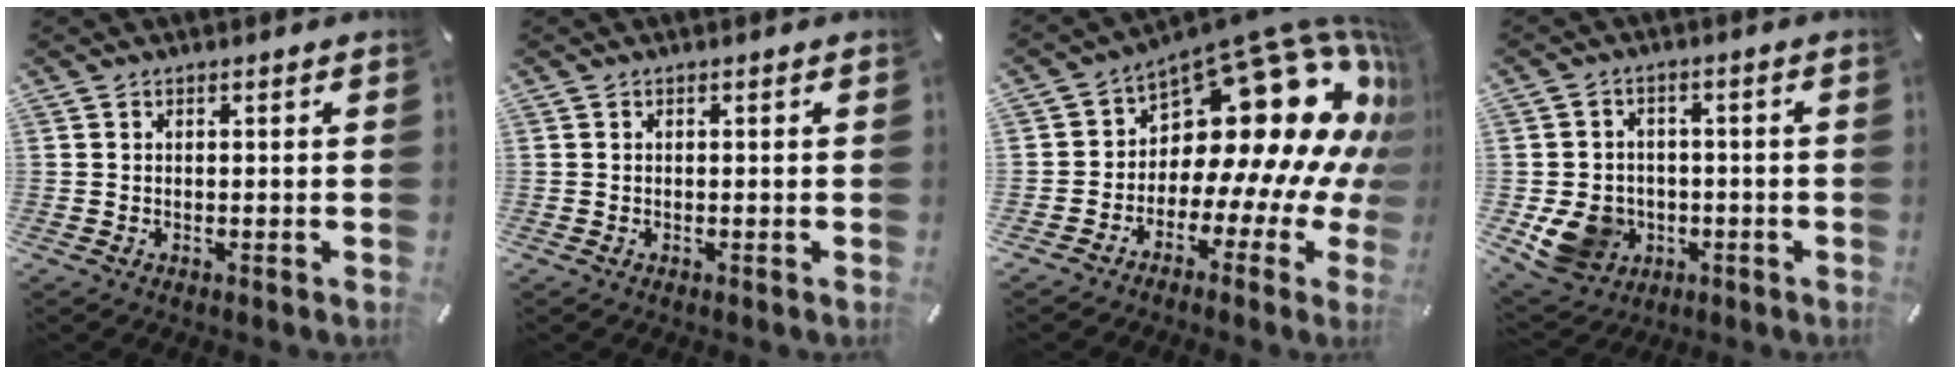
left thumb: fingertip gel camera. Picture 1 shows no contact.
{"total": 0.0}
{"total": 24.1, "force": [8.6, 12.9, 18.4], "torque": [-0.270, -0.095, 0.165]}
{"total": 10.4, "force": [-2.5, 9.2, 4.2], "torque": [-0.098, 0.017, -0.041]}